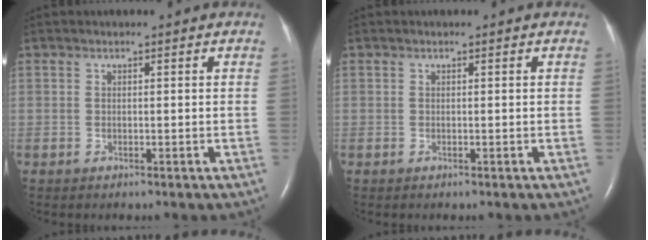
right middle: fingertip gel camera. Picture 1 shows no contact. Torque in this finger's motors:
{"motor_torque": [-0.05, 0.12, 0.00, 0.00]}